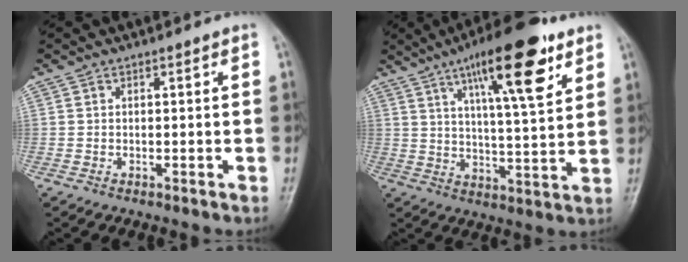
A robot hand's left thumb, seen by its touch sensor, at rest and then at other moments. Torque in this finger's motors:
{"motor_torque": [0.34, 0.52, 1.87, -0.90, 0.42]}